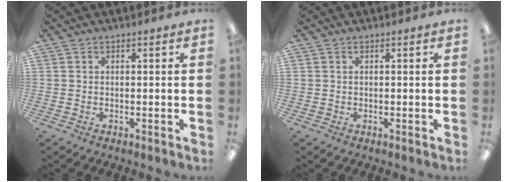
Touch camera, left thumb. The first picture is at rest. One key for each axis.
{"total": 0.0}